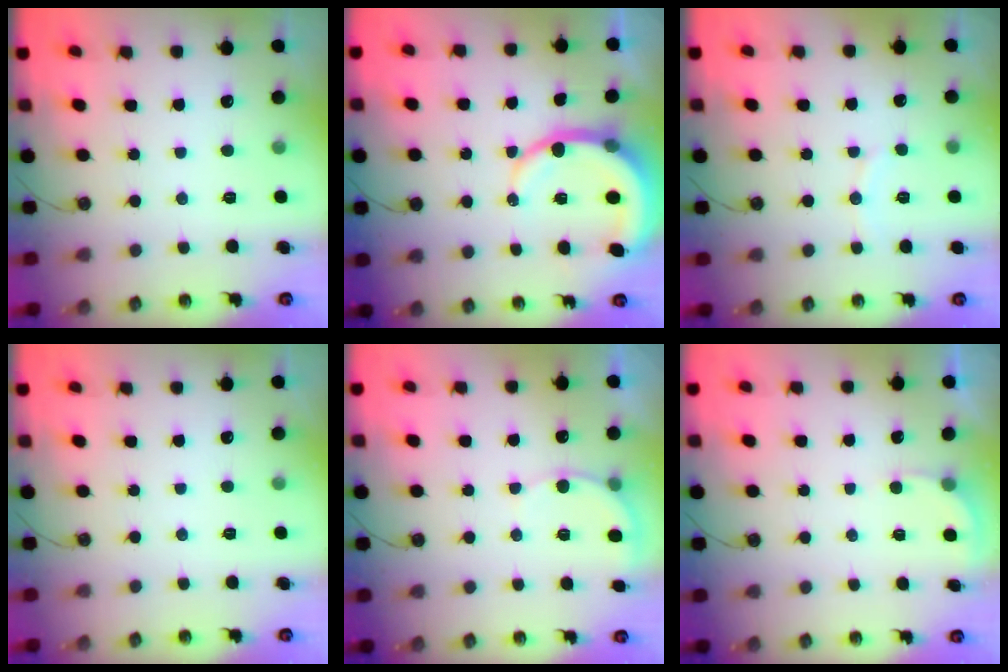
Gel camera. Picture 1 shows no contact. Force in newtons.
{"total": 10.1, "press": 10.0, "slide": 1.3}
{"total": 4.6, "press": 4.5, "slide": 0.6}
{"total": 0.0}
{"total": 5.5, "press": 5.4, "slide": 0.7}
{"total": 2.6, "press": 2.6, "slide": 0.1}